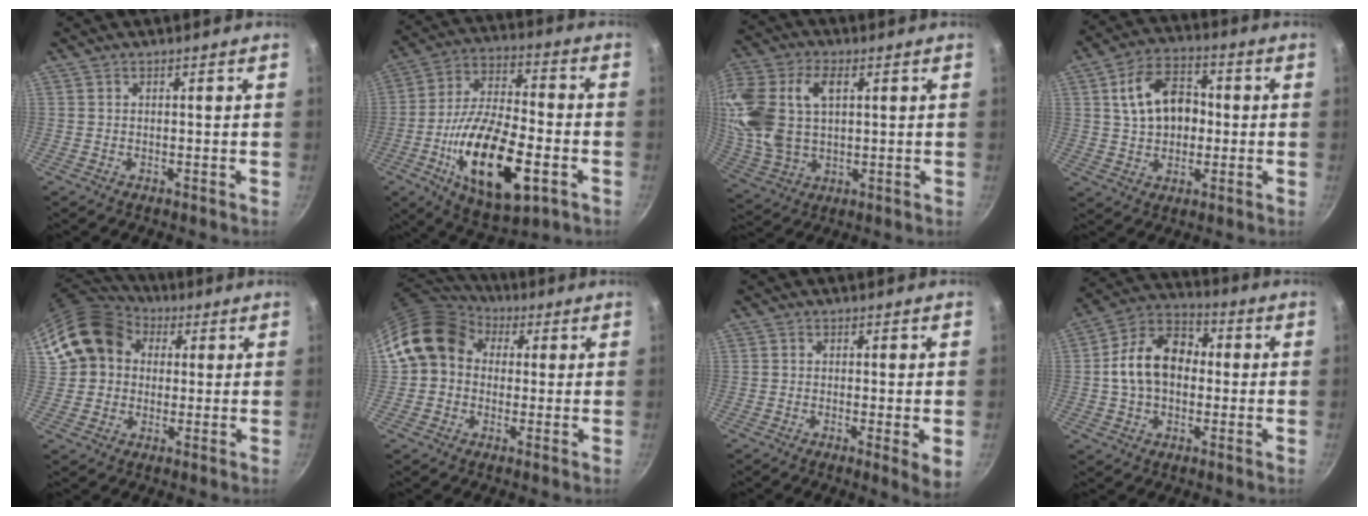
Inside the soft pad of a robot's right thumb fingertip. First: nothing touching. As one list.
[{"total": 22.2, "force": [-7.1, 9.6, 18.7], "torque": [-0.320, 0.022, -0.120]}, {"total": 19.1, "force": [4.6, 12.3, 13.9], "torque": [-0.301, 0.005, 0.092]}, {"total": 12.5, "force": [1.3, 8.9, 8.7], "torque": [-0.120, 0.021, 0.016]}, {"total": 14.4, "force": [3.8, 12.1, 6.9], "torque": [-0.100, 0.027, 0.058]}, {"total": 13.3, "force": [2.7, 11.0, 6.8], "torque": [-0.098, 0.029, 0.031]}, {"total": 4.2, "force": [-0.4, 0.7, 4.1], "torque": [-0.061, -0.016, -0.008]}, {"total": 13.8, "force": [0.1, 10.1, 9.4], "torque": [-0.128, 0.035, -0.016]}]